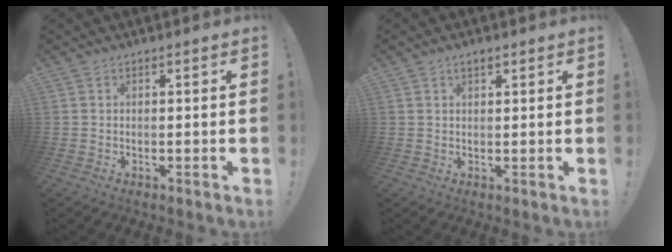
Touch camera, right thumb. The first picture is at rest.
{"total": 1.8, "force": [1.2, 0.7, 1.2], "torque": [-0.024, 0.001, 0.022]}